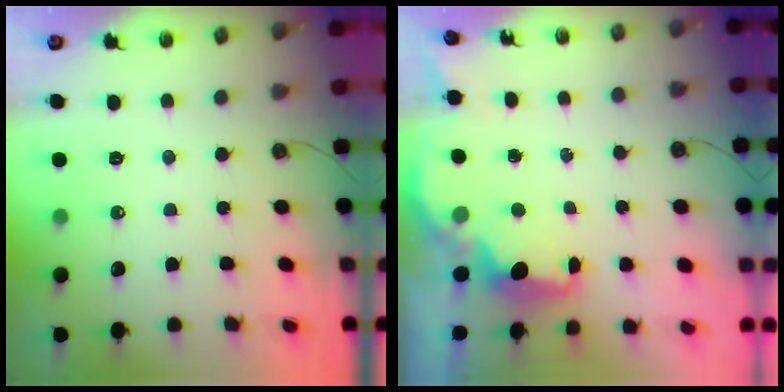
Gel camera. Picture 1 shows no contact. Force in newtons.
{"total": 2.1, "press": 2.0, "slide": 0.5}